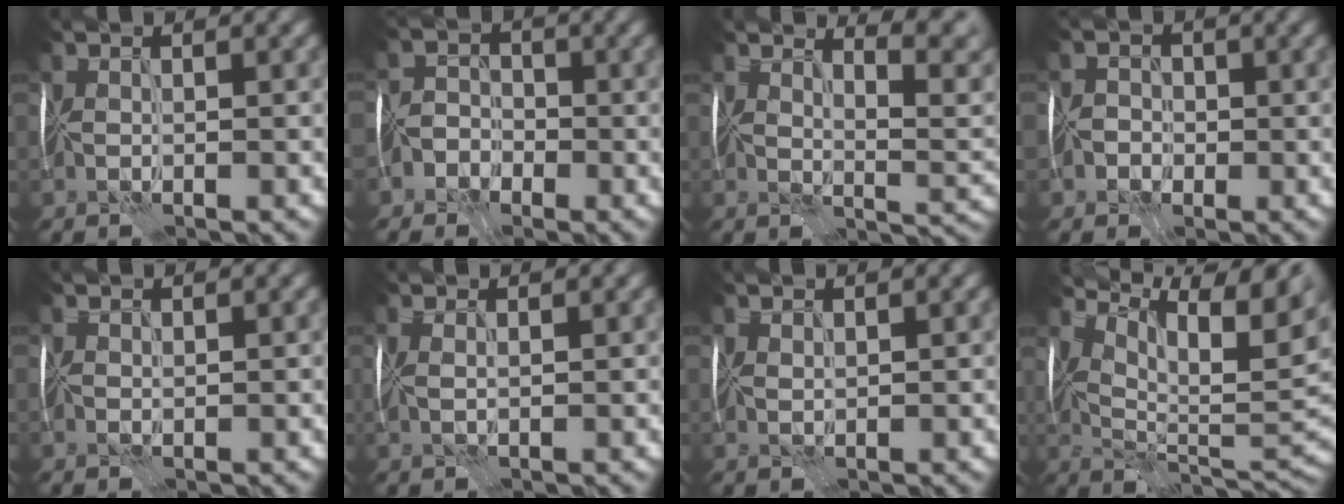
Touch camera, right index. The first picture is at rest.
{"total": 3.2, "force": [-2.8, 1.6, 0.0], "torque": [0.028, 0.003, -0.059]}
{"total": 6.0, "force": [5.0, 1.2, 3.2], "torque": [-0.038, 0.007, 0.069]}
{"total": 1.7, "force": [-1.4, 1.0, -0.3], "torque": [0.032, 0.006, -0.031]}
{"total": 0.0}
{"total": 1.9, "force": [1.2, 0.7, 1.2], "torque": [-0.019, 0.020, 0.006]}
{"total": 1.1, "force": [1.0, 0.2, 0.1], "torque": [-0.007, 0.006, 0.019]}
{"total": 11.5, "force": [6.1, 4.0, 8.9], "torque": [-0.148, 0.010, 0.111]}